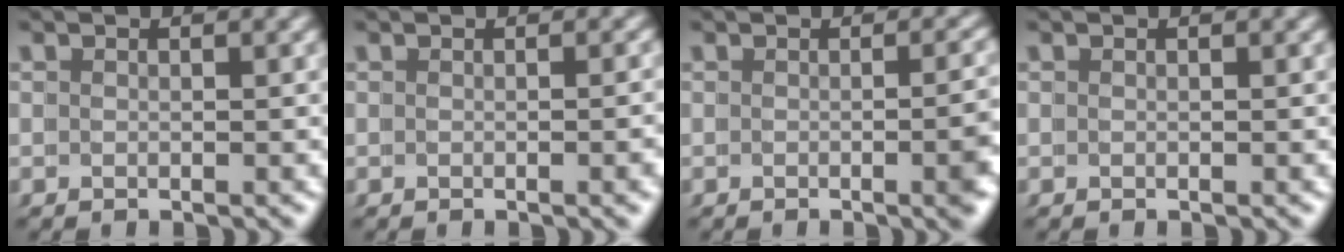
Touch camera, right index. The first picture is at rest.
{"total": 0.9, "force": [-0.3, -0.4, 0.8], "torque": [0.000, 0.006, -0.007]}
{"total": 3.0, "force": [-0.8, 0.1, 2.9], "torque": [-0.021, 0.002, -0.014]}
{"total": 0.0}